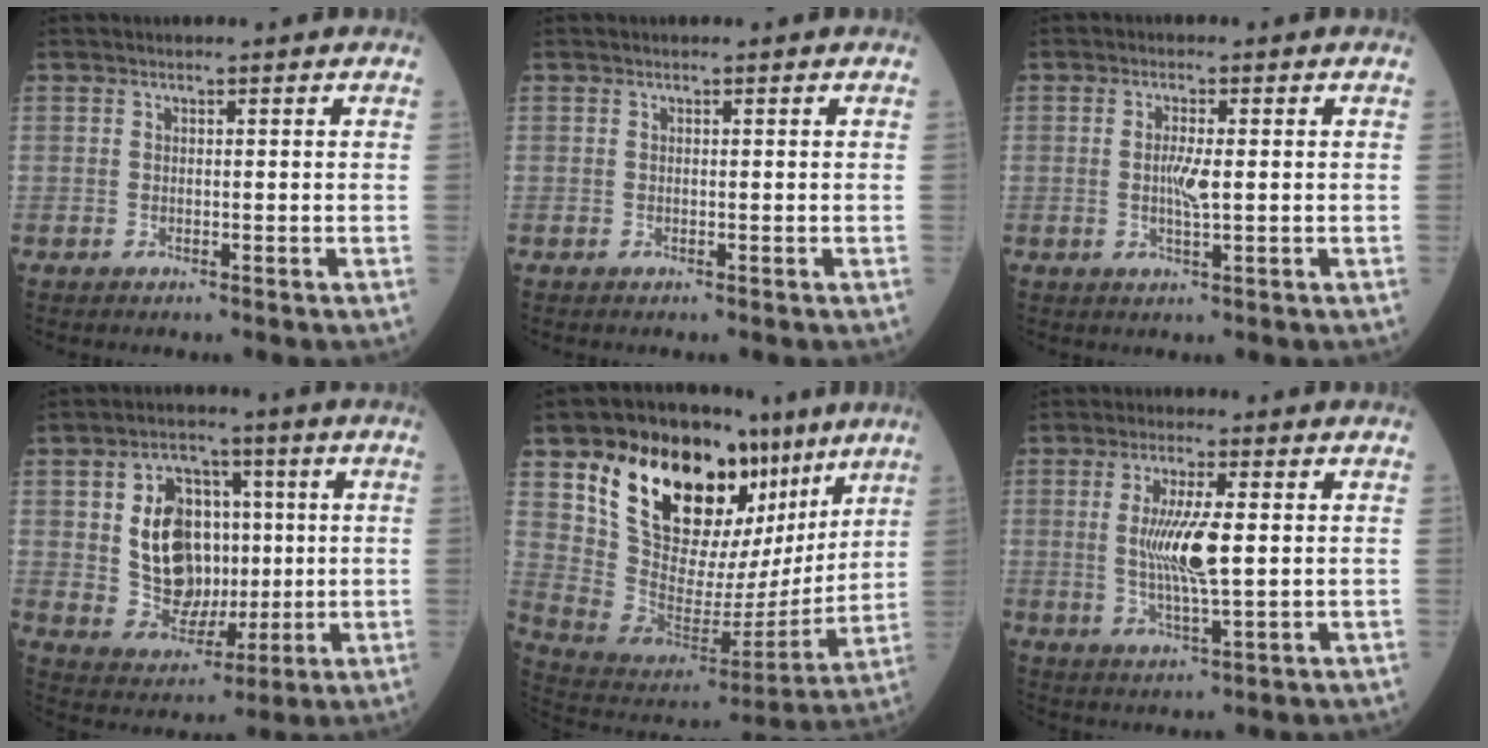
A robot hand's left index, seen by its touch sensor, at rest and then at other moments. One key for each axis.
{"total": 0.0}
{"total": 3.1, "fx": 0.0, "fy": 0.5, "fz": 3.1, "tx": -0.062, "ty": -0.001, "tz": 0.004}
{"total": 11.9, "fx": 1.7, "fy": 8.8, "fz": 7.9, "tx": -0.158, "ty": 0.026, "tz": 0.043}
{"total": 24.7, "fx": 13.8, "fy": 12.8, "fz": 16.0, "tx": -0.229, "ty": 0.033, "tz": 0.243}
{"total": 8.1, "fx": 0.6, "fy": 1.1, "fz": 8.0, "tx": -0.165, "ty": -0.006, "tz": 0.016}